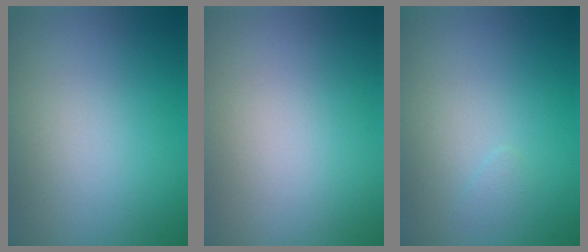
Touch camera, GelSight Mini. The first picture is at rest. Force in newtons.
{"total": 0.0}
{"total": 0.5, "press": 0.5, "slide": 0.0}